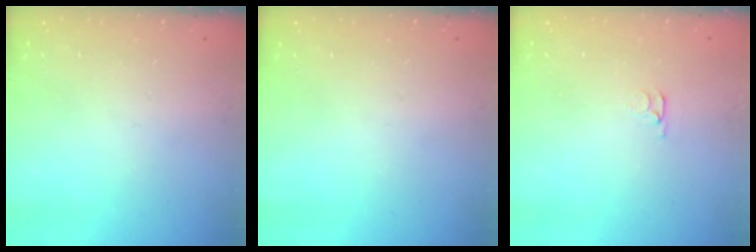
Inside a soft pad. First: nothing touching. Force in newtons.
{"total": 0.0}
{"total": 3.2, "press": 3.2, "slide": 0.5}